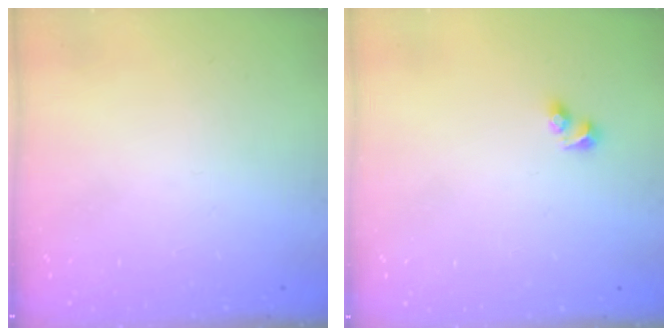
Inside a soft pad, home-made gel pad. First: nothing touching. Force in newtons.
{"total": 2.4, "press": 2.2, "slide": 0.9}